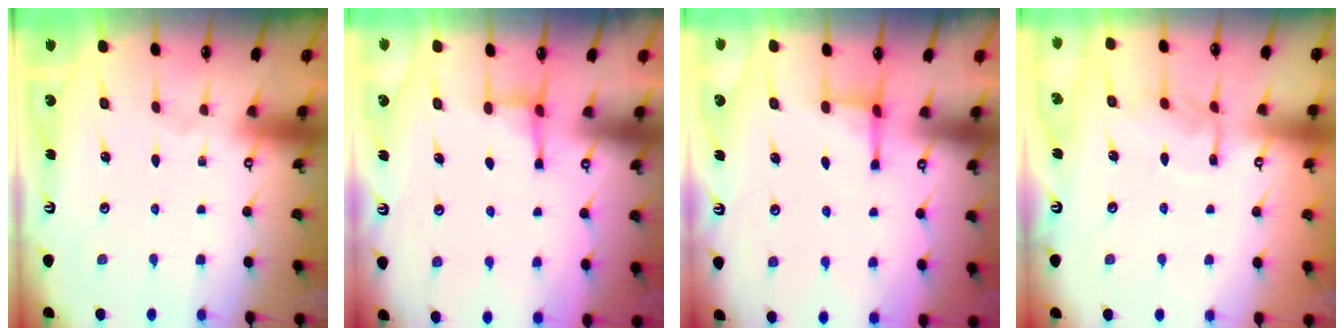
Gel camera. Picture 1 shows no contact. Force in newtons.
{"total": 3.2, "press": 3.2, "slide": 0.5}
{"total": 2.6, "press": 2.6, "slide": 0.7}
{"total": 7.6, "press": 7.6, "slide": 0.6}